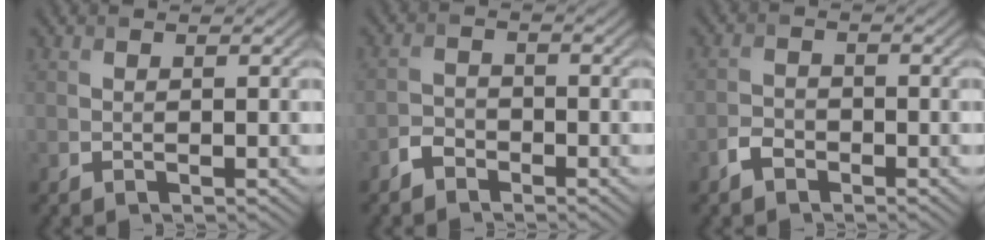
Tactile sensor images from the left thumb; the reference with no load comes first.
{"total": 2.4, "force": [-1.9, 1.4, 0.6], "torque": [-0.011, 0.004, -0.047]}
{"total": 2.4, "force": [-1.7, 1.4, 0.9], "torque": [-0.018, 0.003, -0.040]}